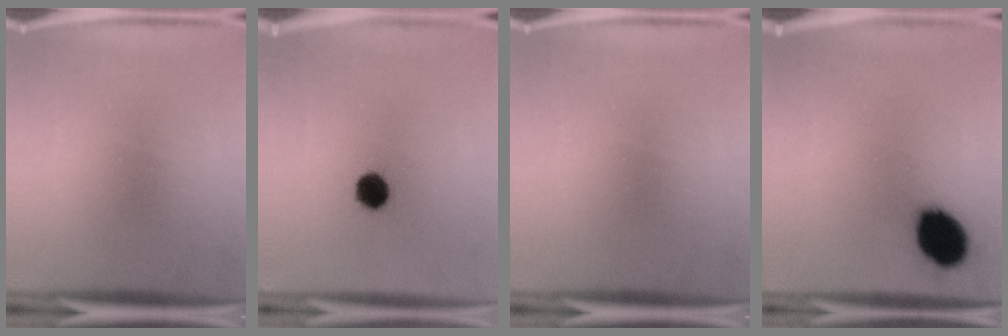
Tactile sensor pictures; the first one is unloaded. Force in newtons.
{"total": 6.1}
{"total": 0.0}
{"total": 12.4}